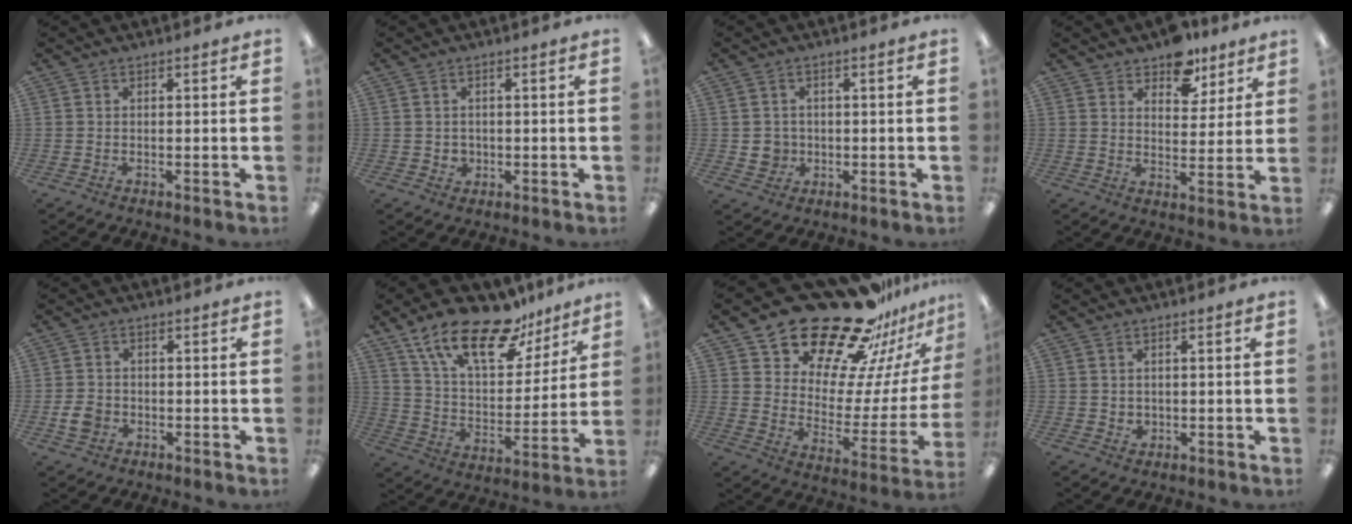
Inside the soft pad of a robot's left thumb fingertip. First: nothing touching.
{"total": 2.2, "force": [0.2, 2.1, 0.6], "torque": [-0.005, -0.001, 0.001]}
{"total": 3.8, "force": [-0.3, 3.7, 0.8], "torque": [-0.003, 0.002, -0.007]}
{"total": 9.0, "force": [7.1, 5.0, 2.4], "torque": [-0.021, -0.049, 0.127]}
{"total": 4.2, "force": [-1.3, 3.5, 1.9], "torque": [-0.036, 0.006, -0.021]}
{"total": 20.4, "force": [14.4, 8.5, 11.7], "torque": [-0.207, -0.082, 0.252]}
{"total": 26.4, "force": [21.8, 10.5, 10.4], "torque": [-0.155, -0.157, 0.386]}
{"total": 1.8, "force": [0.7, 1.6, 0.4], "torque": [-0.002, -0.002, 0.009]}